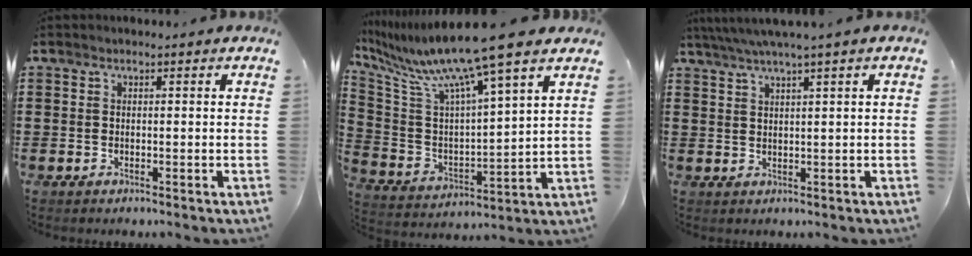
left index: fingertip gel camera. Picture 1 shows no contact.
{"total": 10.6, "force": [8.6, -0.9, 6.1], "torque": [-0.156, -0.063, 0.135]}
{"total": 2.6, "force": [1.6, -0.4, 2.0], "torque": [-0.040, 0.002, 0.027]}